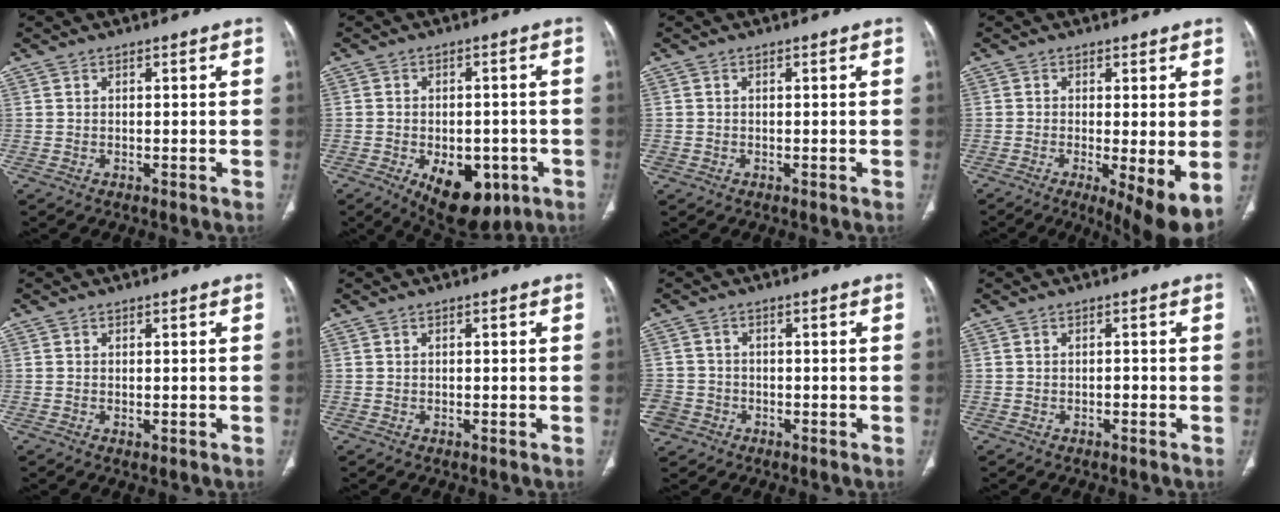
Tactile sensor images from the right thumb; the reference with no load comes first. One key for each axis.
{"total": 13.0, "fx": -5.6, "fy": 7.4, "fz": 9.1, "tx": -0.108, "ty": 0.009, "tz": -0.066}
{"total": 0.7, "fx": -0.2, "fy": 0.7, "fz": 0.1, "tx": -0.002, "ty": 0.003, "tz": -0.004}
{"total": 9.1, "fx": -2.2, "fy": 2.3, "fz": 8.6, "tx": -0.131, "ty": -0.026, "tz": -0.033}
{"total": 0.7, "fx": -0.2, "fy": 0.4, "fz": 0.5, "tx": -0.011, "ty": -0.003, "tz": 0.000}
{"total": 0.0}
{"total": 7.2, "fx": -2.9, "fy": 6.3, "fz": 1.9, "tx": -0.056, "ty": 0.021, "tz": -0.049}
{"total": 0.7, "fx": -0.3, "fy": 0.4, "fz": 0.5, "tx": -0.005, "ty": 0.002, "tz": -0.008}